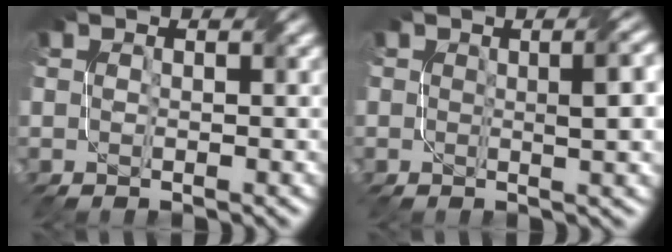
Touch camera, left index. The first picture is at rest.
{"total": 2.7, "force": [0.1, 0.6, 2.7], "torque": [-0.027, 0.010, 0.003]}